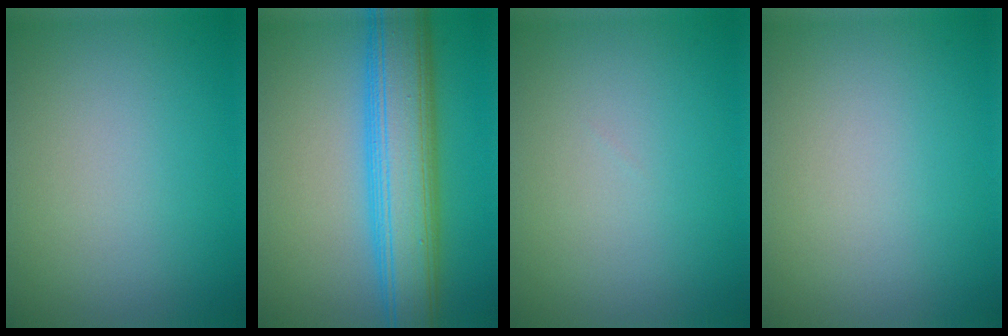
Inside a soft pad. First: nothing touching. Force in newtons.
{"total": 8.7, "press": 8.7, "slide": 0.1}
{"total": 0.0}
{"total": 0.0}